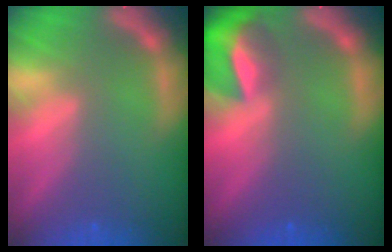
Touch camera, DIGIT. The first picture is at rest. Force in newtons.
{"total": 6.9}